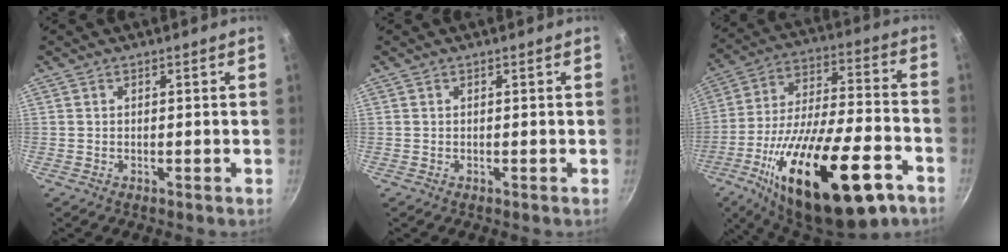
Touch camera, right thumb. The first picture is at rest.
{"total": 0.0}
{"total": 31.3, "force": [-15.1, 11.8, 24.7], "torque": [-0.392, 0.046, -0.239]}